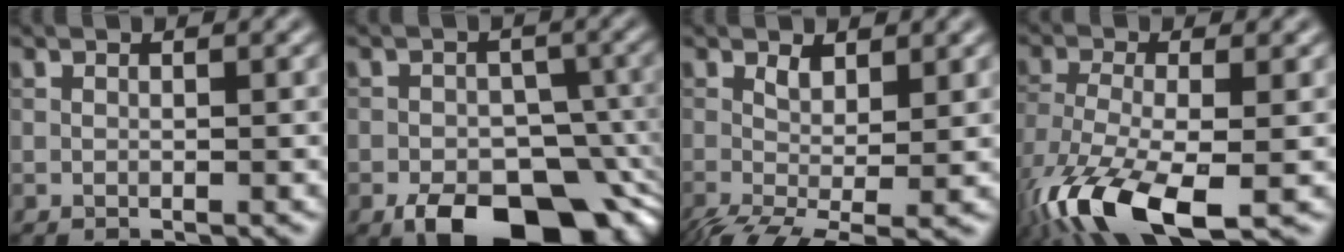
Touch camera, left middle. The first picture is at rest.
{"total": 11.6, "force": [-6.1, 6.7, 7.3], "torque": [-0.098, -0.019, -0.086]}
{"total": 4.2, "force": [-0.6, 1.7, 3.8], "torque": [-0.079, -0.011, -0.012]}
{"total": 11.0, "force": [-6.2, 3.9, 8.2], "torque": [-0.179, -0.024, -0.122]}